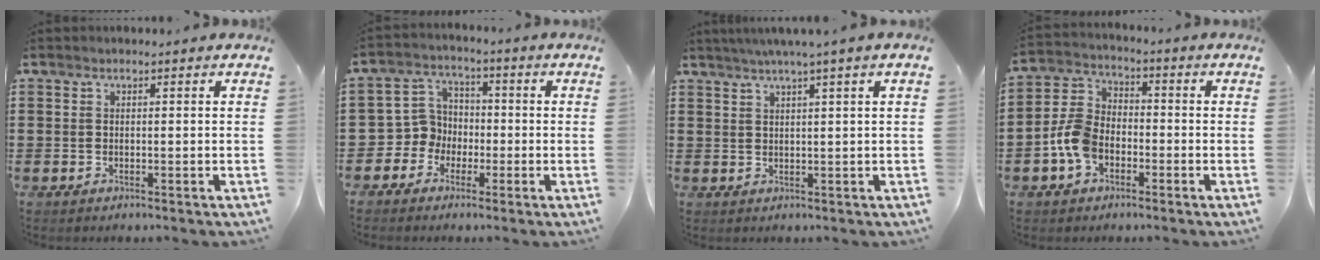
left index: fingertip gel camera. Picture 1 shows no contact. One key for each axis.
{"total": 5.5, "fx": -1.6, "fy": 5.2, "fz": 0.9, "tx": -0.052, "ty": 0.002, "tz": -0.037}
{"total": 2.4, "fx": 1.5, "fy": -0.7, "fz": 1.7, "tx": -0.034, "ty": -0.002, "tz": 0.025}
{"total": 7.1, "fx": -2.9, "fy": 4.7, "fz": 4.5, "tx": -0.119, "ty": 0.009, "tz": -0.063}